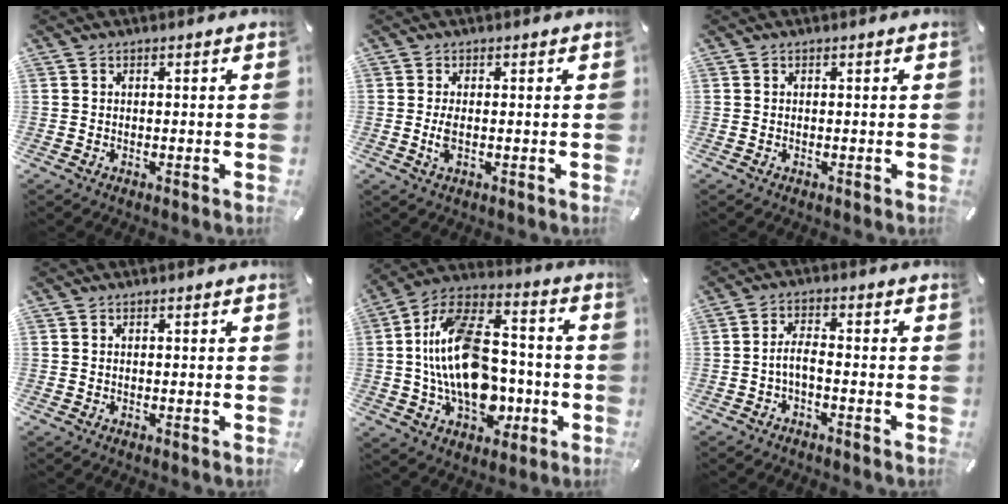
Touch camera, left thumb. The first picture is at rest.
{"total": 3.0, "force": [-0.2, 1.1, 2.8], "torque": [-0.066, -0.006, -0.008]}
{"total": 0.0}
{"total": 0.0}
{"total": 21.4, "force": [-1.8, 14.0, 16.0], "torque": [-0.320, 0.016, -0.027]}
{"total": 4.2, "force": [-1.8, 1.4, 3.5], "torque": [-0.075, 0.008, -0.037]}